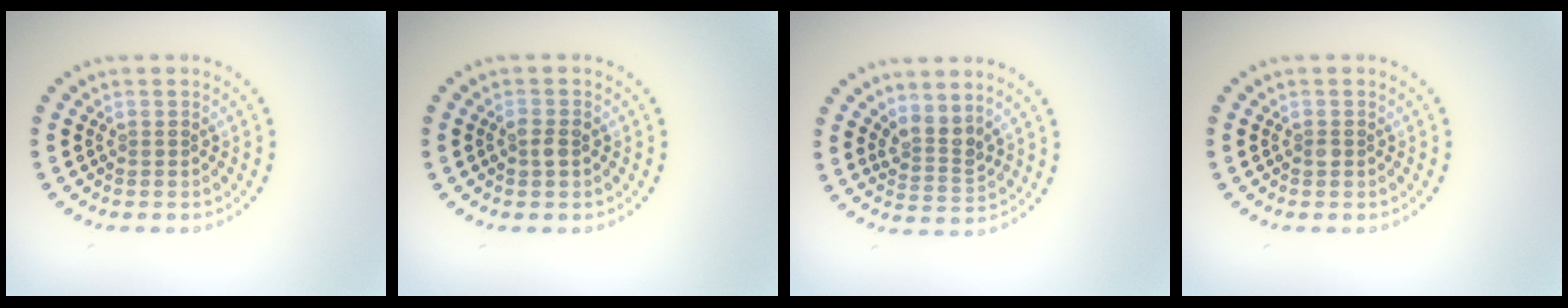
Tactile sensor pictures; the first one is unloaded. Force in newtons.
{"total": 1.5, "press": 1.5, "slide": 0.1}
{"total": 2.6, "press": 1.9, "slide": 1.8}
{"total": 0.8, "press": 0.8, "slide": 0.2}